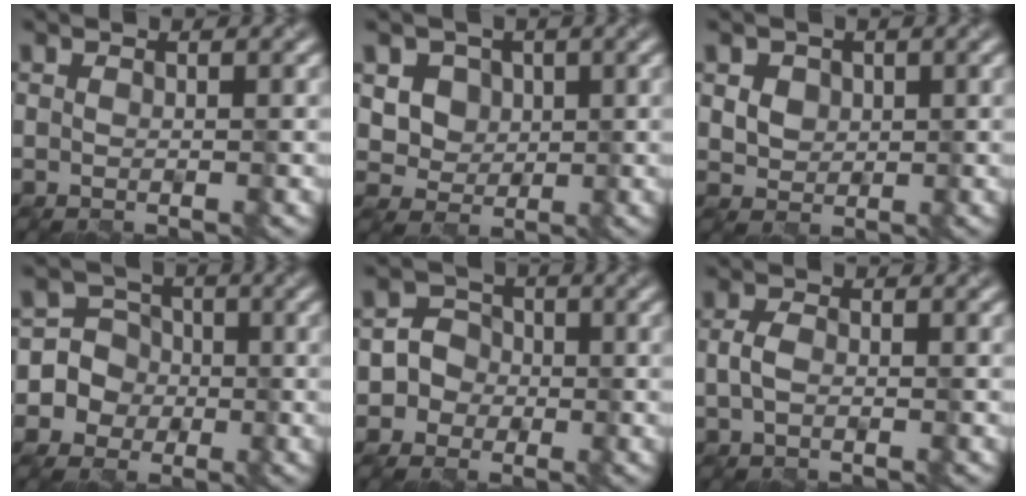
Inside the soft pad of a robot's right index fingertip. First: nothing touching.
{"total": 4.4, "force": [1.2, 3.8, 1.8], "torque": [-0.044, -0.009, 0.028]}
{"total": 4.1, "force": [1.5, 3.2, 2.0], "torque": [-0.052, 0.012, 0.026]}
{"total": 7.4, "force": [-0.9, 7.3, 1.1], "torque": [-0.033, 0.027, -0.034]}
{"total": 4.5, "force": [-1.2, 4.3, 0.3], "torque": [0.010, 0.020, -0.041]}
{"total": 1.8, "force": [-0.3, 1.2, 1.4], "torque": [-0.034, 0.003, -0.005]}